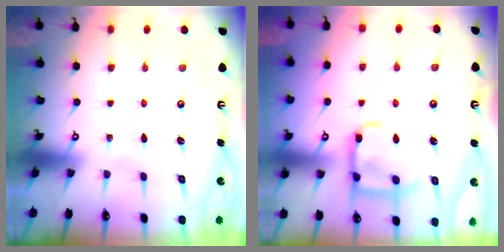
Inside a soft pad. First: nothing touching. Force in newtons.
{"total": 12.0, "press": 12.0, "slide": 1.1}